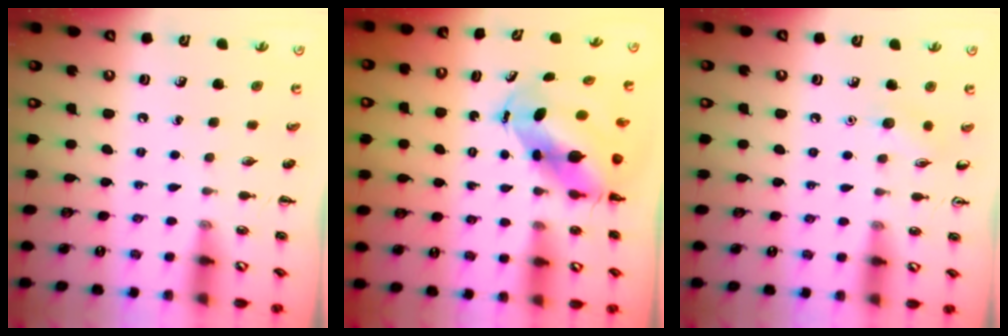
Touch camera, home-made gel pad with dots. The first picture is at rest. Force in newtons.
{"total": 6.7, "press": 6.5, "slide": 1.7}
{"total": 6.0, "press": 5.8, "slide": 1.3}